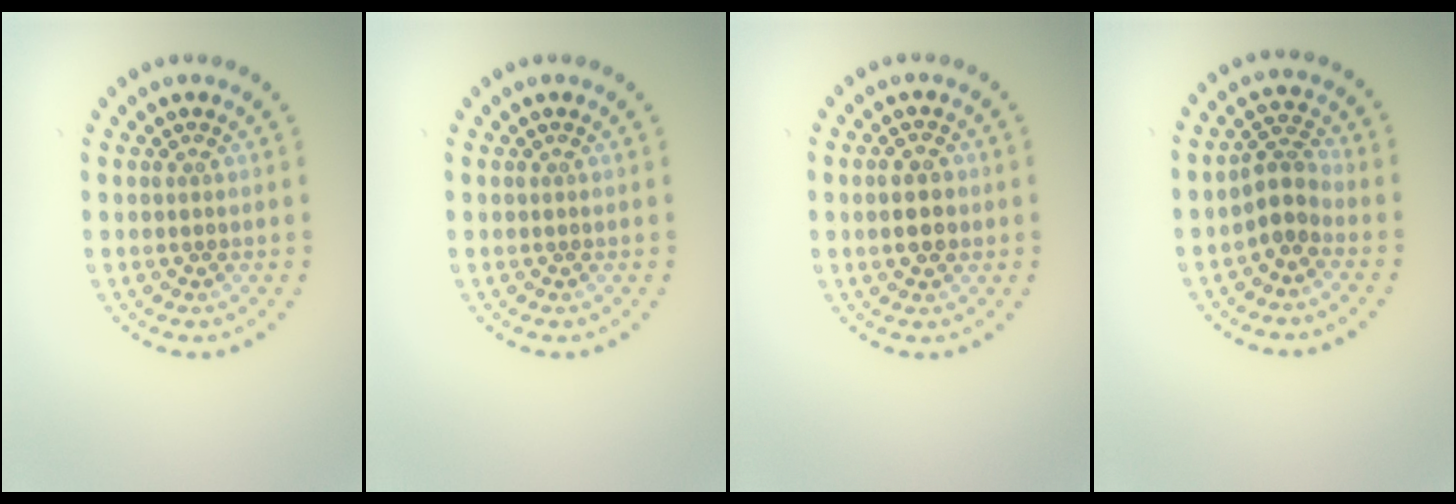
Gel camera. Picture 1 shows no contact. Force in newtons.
{"total": 0.0}
{"total": 2.4, "press": 2.4, "slide": 0.2}
{"total": 2.6, "press": 2.0, "slide": 1.6}